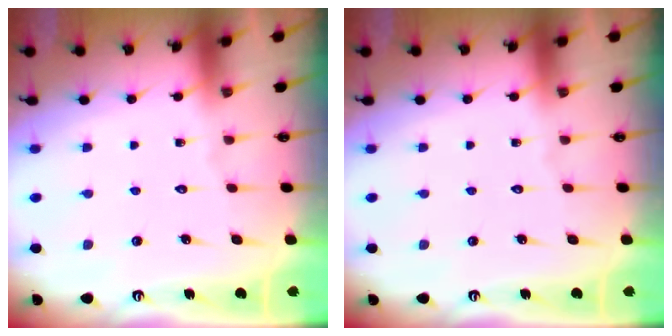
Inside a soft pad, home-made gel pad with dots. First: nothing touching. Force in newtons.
{"total": 0.0}